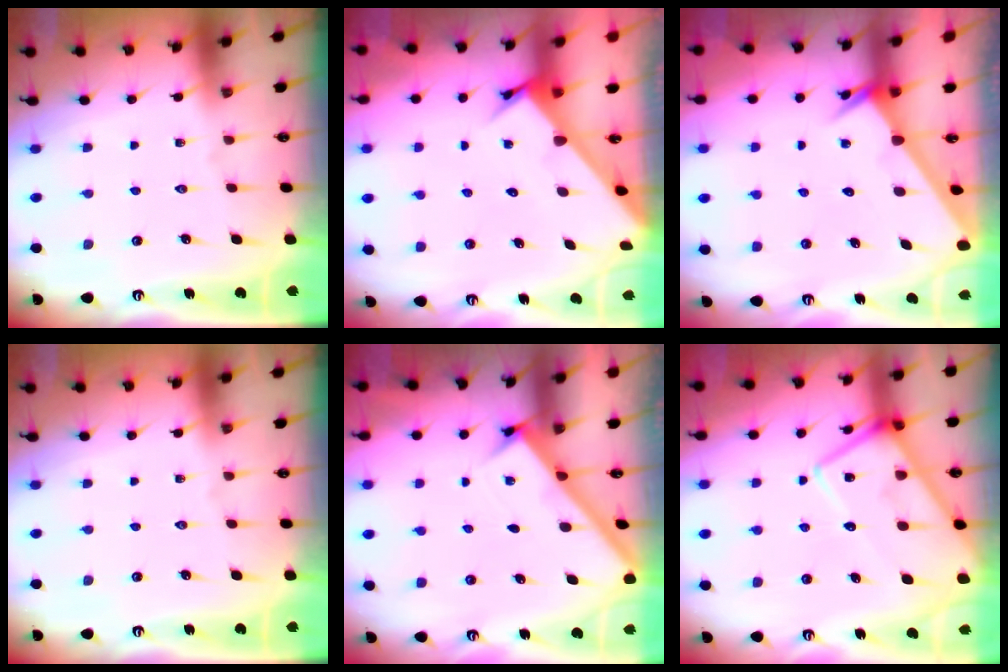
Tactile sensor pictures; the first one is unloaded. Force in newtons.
{"total": 3.5, "press": 3.5, "slide": 0.3}
{"total": 2.6, "press": 2.6, "slide": 0.0}
{"total": 0.0}
{"total": 2.3, "press": 2.3, "slide": 0.3}
{"total": 13.6, "press": 13.5, "slide": 1.4}